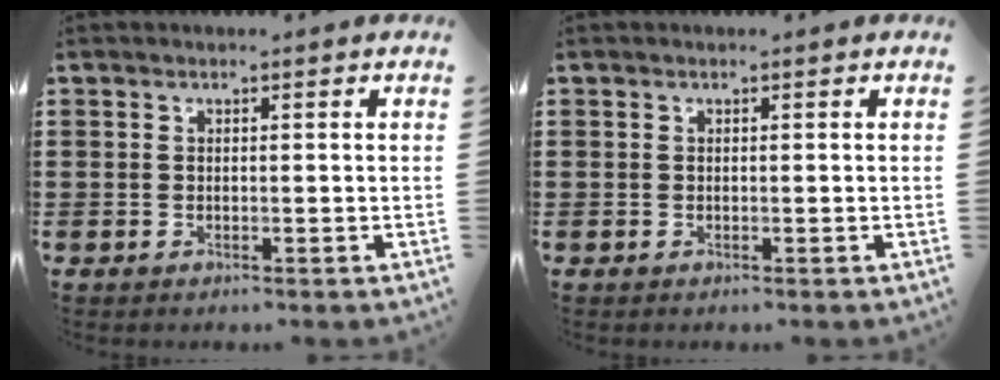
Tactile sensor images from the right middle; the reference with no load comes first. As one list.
[{"total": 0.0}]